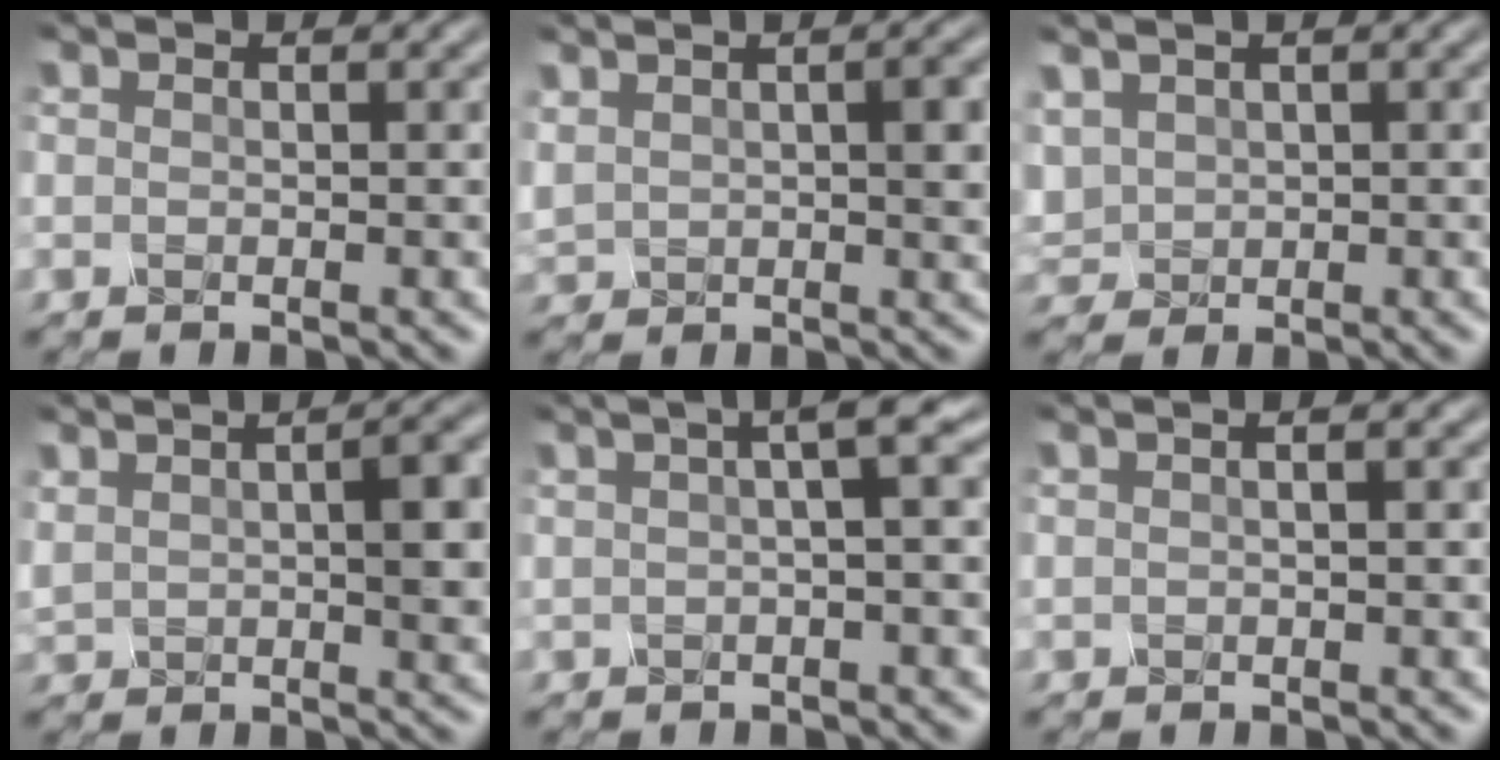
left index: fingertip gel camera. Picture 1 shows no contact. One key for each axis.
{"total": 3.8, "fx": 1.5, "fy": 1.8, "fz": 3.0, "tx": -0.063, "ty": 0.006, "tz": 0.030}
{"total": 2.6, "fx": 1.0, "fy": 2.1, "fz": 1.2, "tx": -0.038, "ty": 0.001, "tz": 0.023}
{"total": 5.2, "fx": 1.6, "fy": 2.2, "fz": 4.5, "tx": -0.080, "ty": 0.008, "tz": 0.031}
{"total": 3.4, "fx": 1.1, "fy": 0.8, "fz": 3.2, "tx": -0.039, "ty": 0.018, "tz": 0.013}
{"total": 2.0, "fx": 0.9, "fy": 0.8, "fz": 1.6, "tx": -0.012, "ty": 0.003, "tz": -0.001}